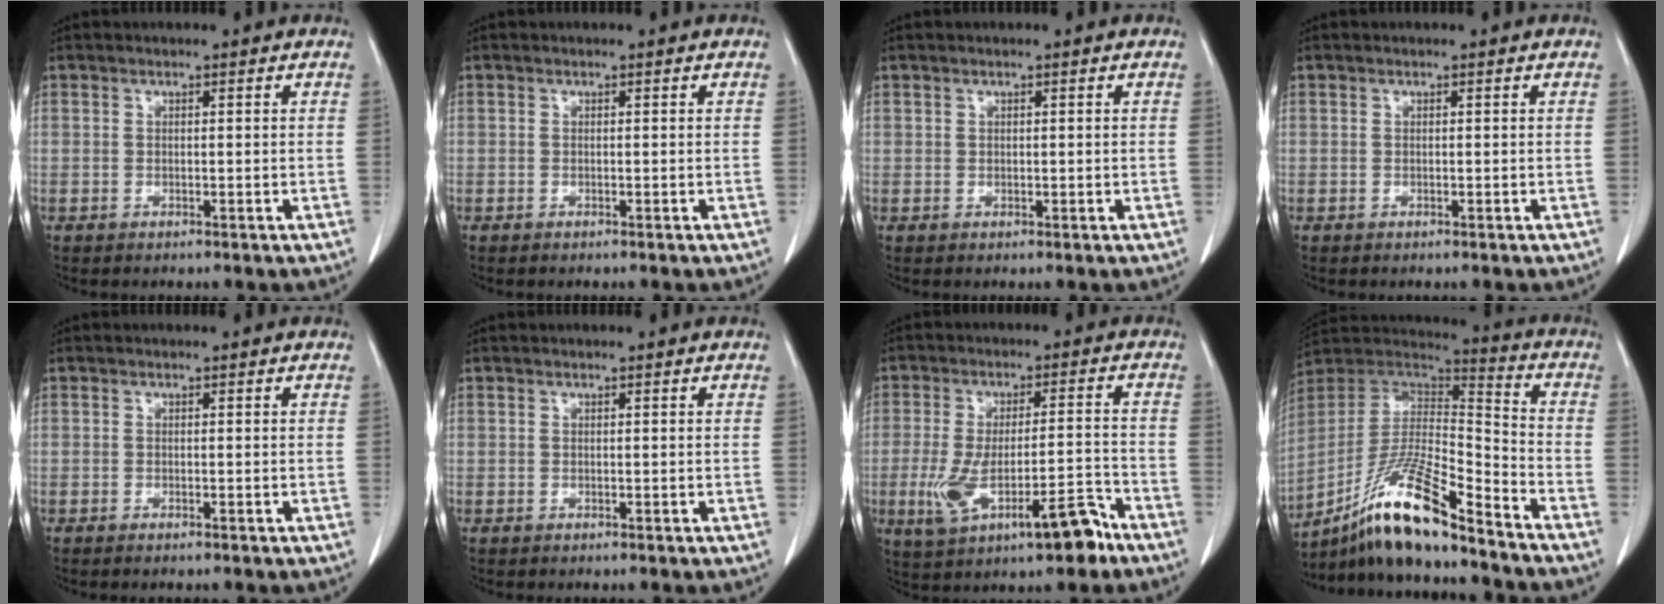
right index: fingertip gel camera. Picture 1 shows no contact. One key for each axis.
{"total": 0.0}
{"total": 0.6, "fx": 0.4, "fy": 0.4, "fz": 0.1, "tx": 0.006, "ty": -0.002, "tz": 0.005}
{"total": 0.0}
{"total": 0.8, "fx": -0.7, "fy": 0.0, "fz": 0.4, "tx": -0.011, "ty": -0.003, "tz": -0.008}
{"total": 0.0}
{"total": 12.1, "fx": -5.6, "fy": 3.5, "fz": 10.2, "tx": -0.183, "ty": 0.010, "tz": -0.078}
{"total": 17.6, "fx": -12.9, "fy": 2.0, "fz": 11.8, "tx": -0.236, "ty": -0.003, "tz": -0.236}